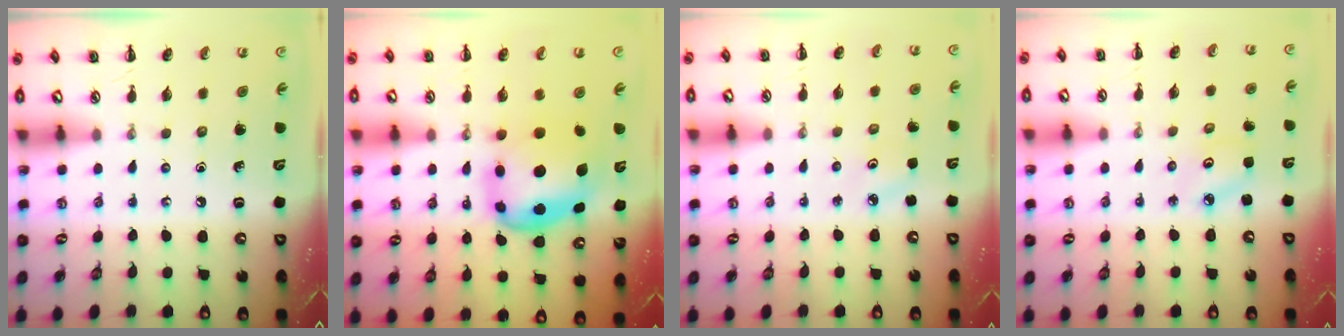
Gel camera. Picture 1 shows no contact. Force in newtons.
{"total": 7.1, "press": 6.9, "slide": 1.7}
{"total": 2.7, "press": 2.5, "slide": 0.8}
{"total": 2.9, "press": 2.8, "slide": 0.5}